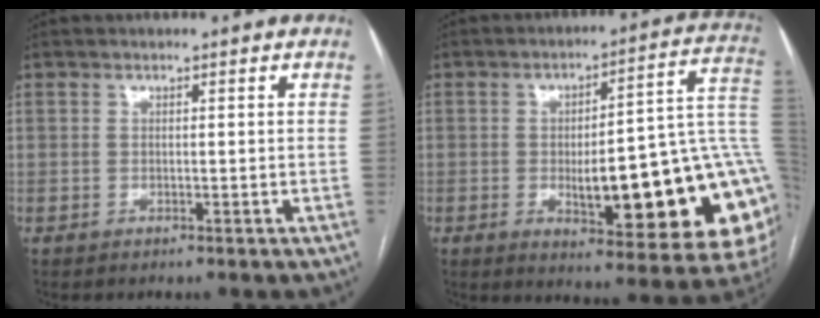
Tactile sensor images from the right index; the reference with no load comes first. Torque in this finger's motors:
{"motor_torque": [2.14, 0.00, 1.05, 0.21]}